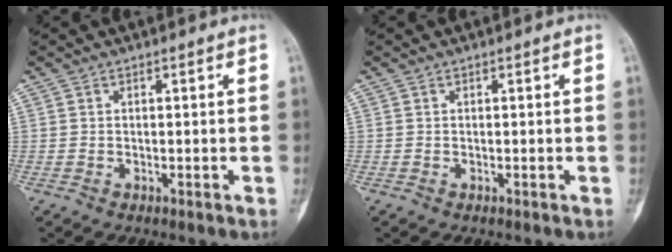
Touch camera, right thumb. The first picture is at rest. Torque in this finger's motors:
{"motor_torque": [0.00, 0.00, 0.00, 0.00, 0.00]}